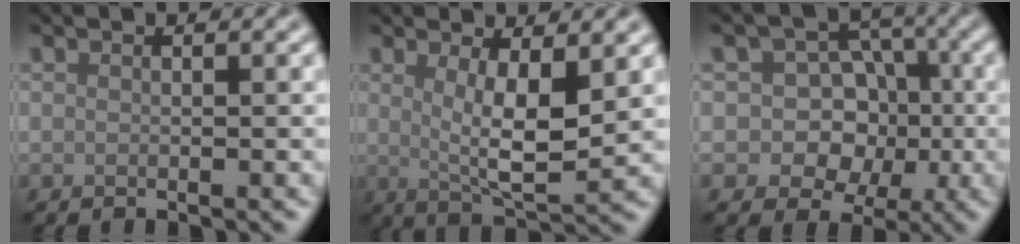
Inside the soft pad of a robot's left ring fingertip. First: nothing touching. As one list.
[{"total": 5.6, "force": [1.1, 1.6, 5.2], "torque": [-0.091, -0.015, 0.025]}, {"total": 7.0, "force": [-0.7, 6.2, 3.1], "torque": [-0.024, 0.025, -0.038]}]